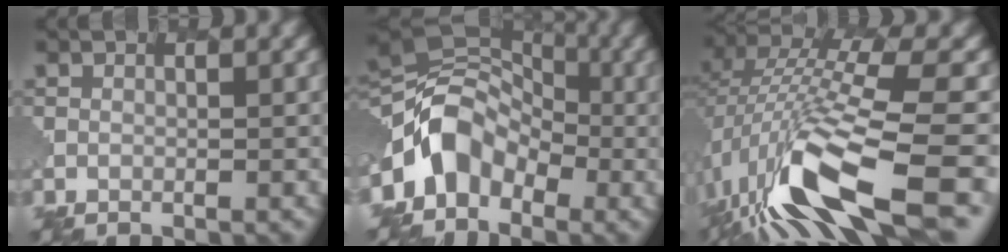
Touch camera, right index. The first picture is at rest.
{"total": 5.8, "force": [-2.5, 4.5, 2.7], "torque": [-0.031, 0.011, -0.060]}
{"total": 12.7, "force": [-5.6, 3.5, 10.9], "torque": [-0.218, 0.006, -0.087]}